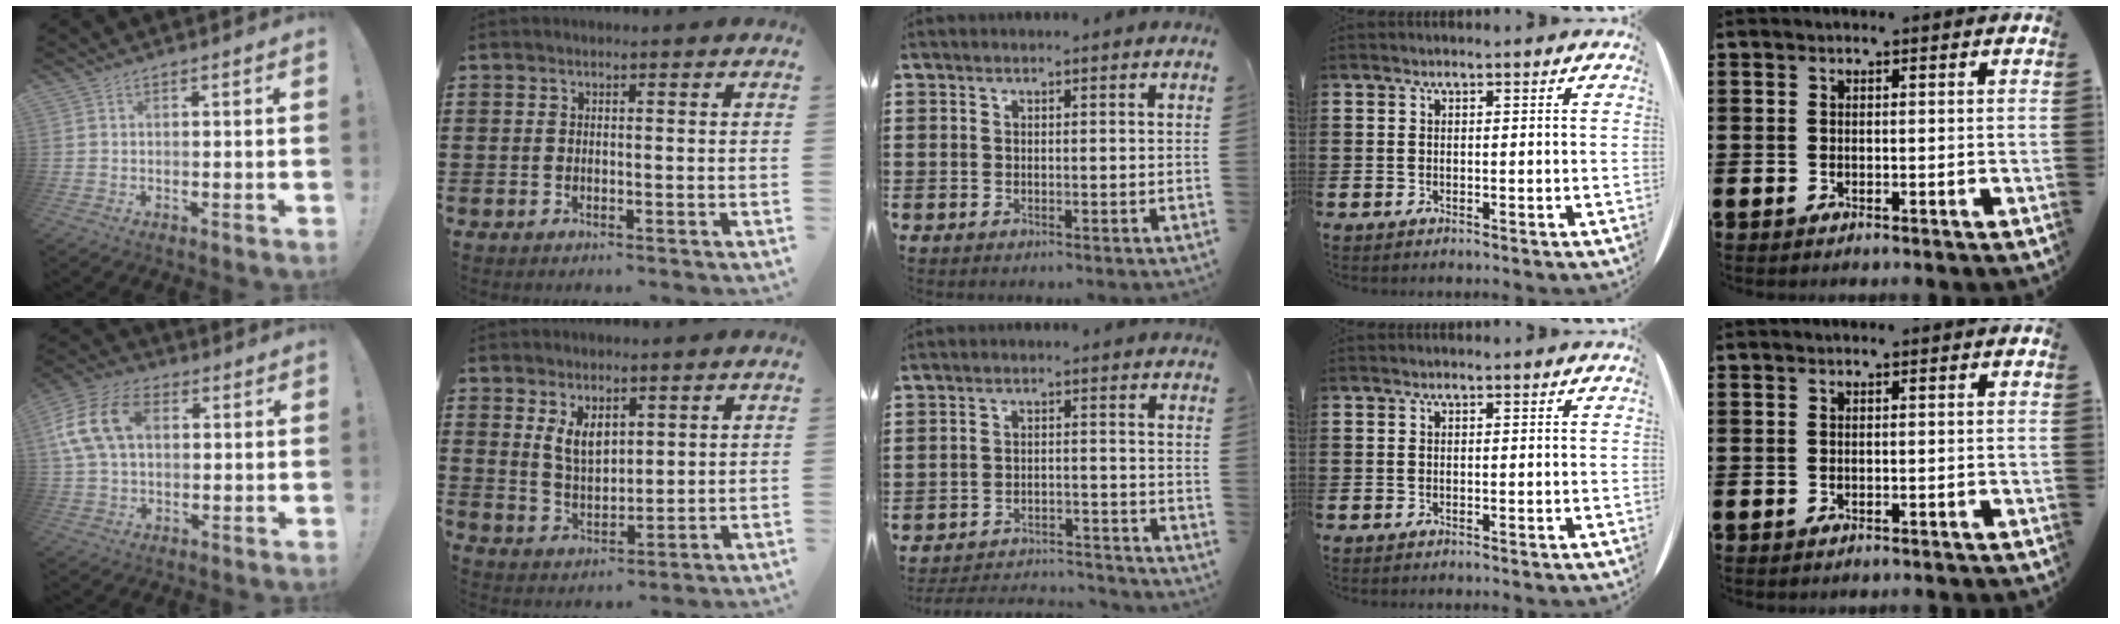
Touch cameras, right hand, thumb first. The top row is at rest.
{"thumb": {"total": 15.9, "force": [3.4, 10.9, 11.1], "torque": [-0.224, 0.010, 0.063]}, "index": {"total": 4.8, "force": [2.5, 2.6, 3.2], "torque": [-0.063, 0.002, 0.044]}, "middle": {"total": 3.9, "force": [-3.9, 0.4, 0.5], "torque": [-0.011, 0.004, -0.082]}}